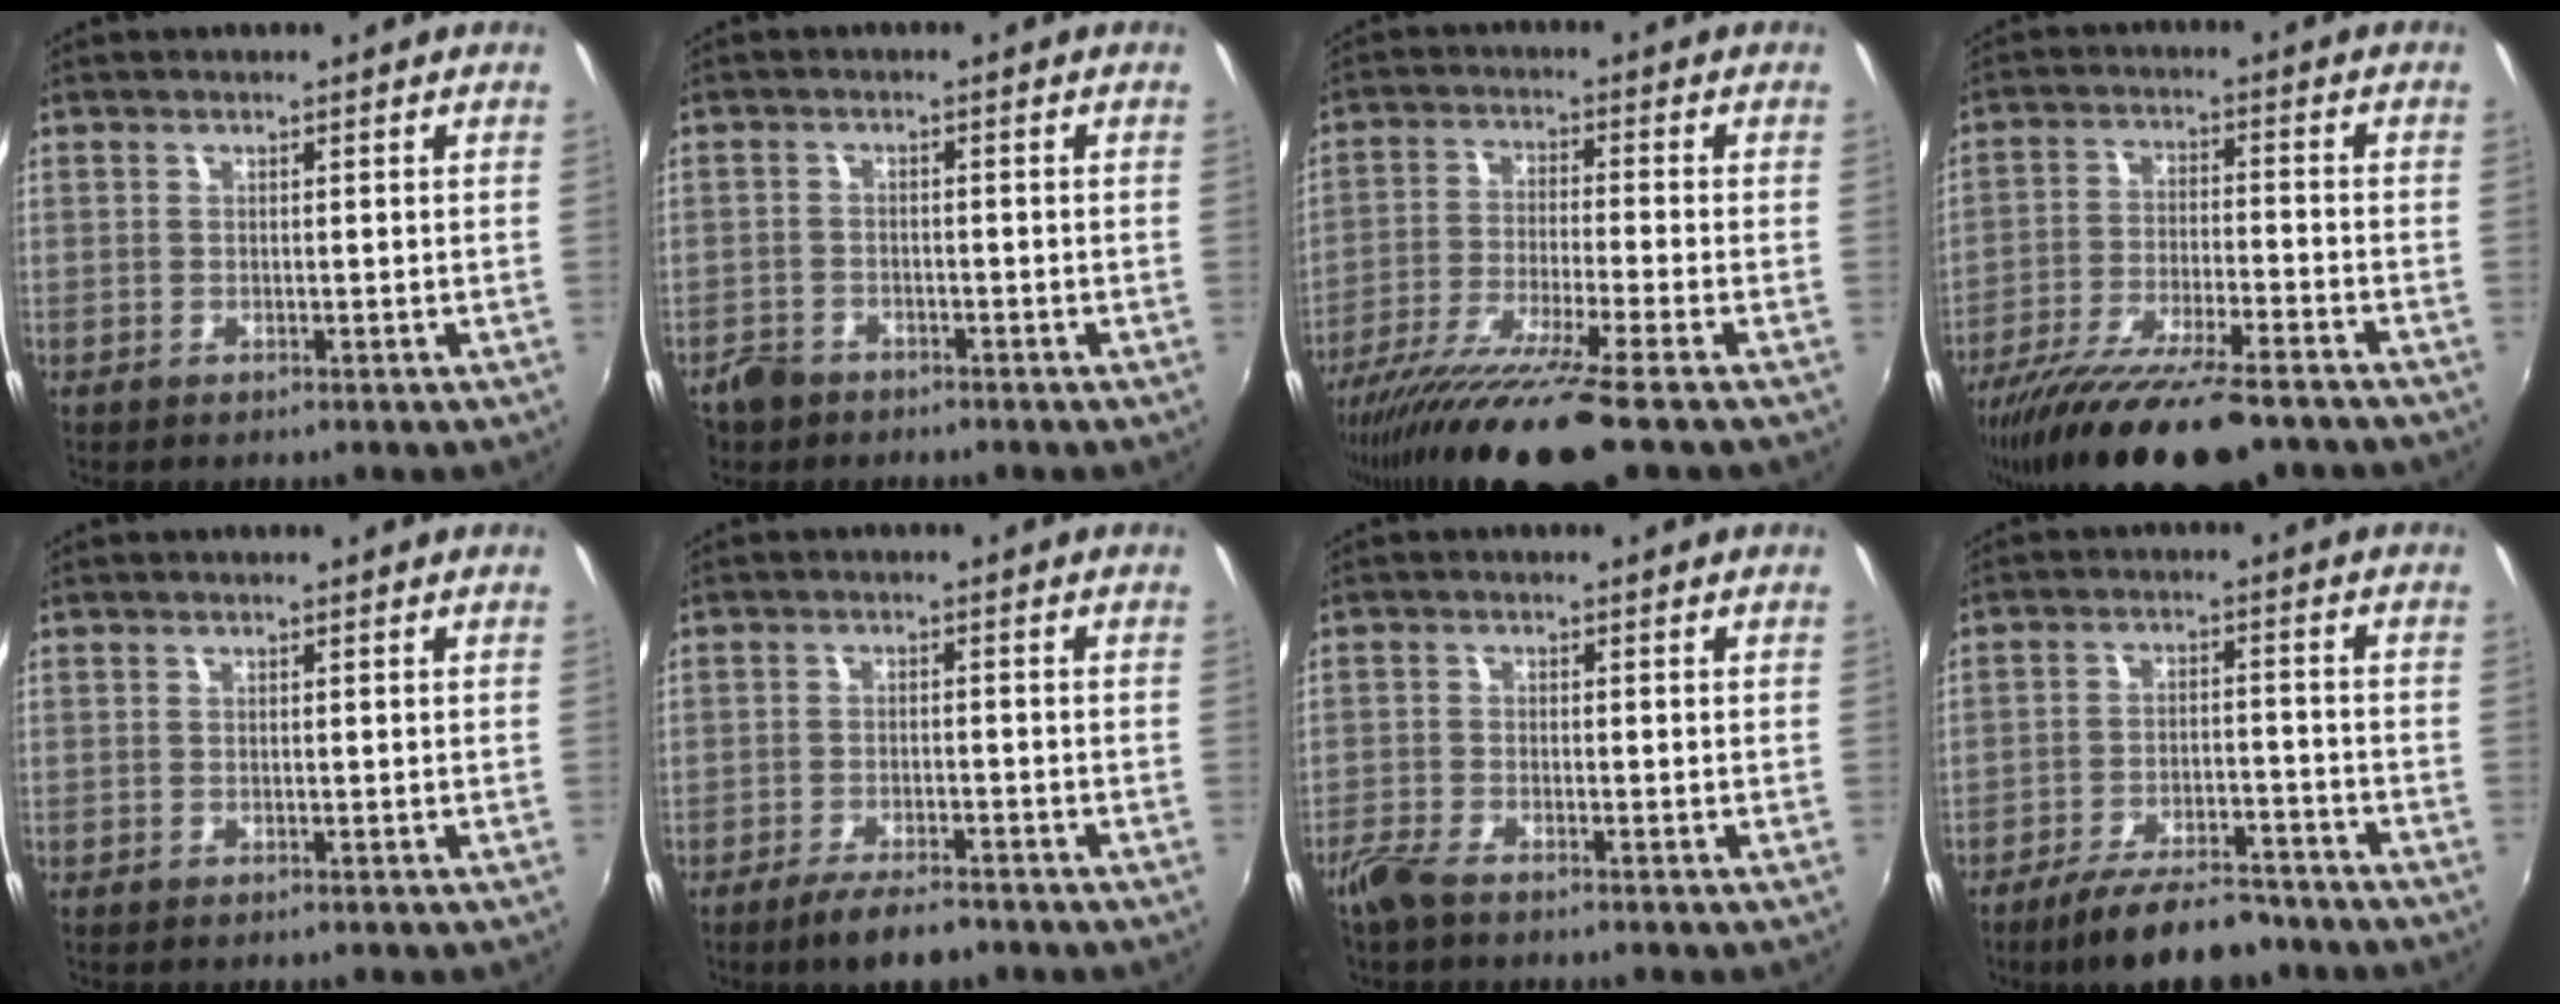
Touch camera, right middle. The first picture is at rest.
{"total": 4.3, "force": [-3.1, 2.9, 1.0], "torque": [-0.037, 0.003, -0.056]}
{"total": 14.5, "force": [-11.5, -0.9, 8.9], "torque": [-0.180, -0.044, -0.202]}
{"total": 19.4, "force": [-15.3, 4.1, 11.3], "torque": [-0.218, -0.048, -0.251]}
{"total": 0.0}
{"total": 6.3, "force": [-5.0, 1.6, 3.5], "torque": [-0.081, -0.009, -0.085]}
{"total": 4.1, "force": [-3.4, 1.0, 2.0], "torque": [-0.056, -0.010, -0.071]}
{"total": 12.7, "force": [-10.5, 3.7, 6.2], "torque": [-0.122, -0.005, -0.159]}